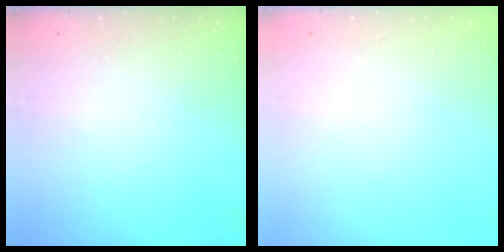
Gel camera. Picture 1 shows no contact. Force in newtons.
{"total": 0.0}